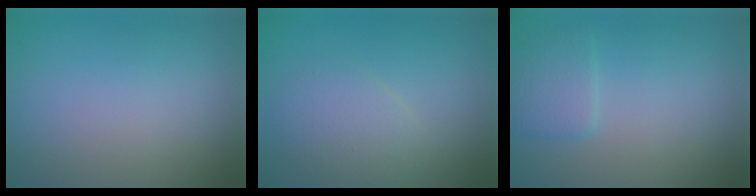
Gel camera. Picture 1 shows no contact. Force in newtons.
{"total": 2.6, "press": 2.6, "slide": 0.1}
{"total": 2.0, "press": 2.0, "slide": 0.1}